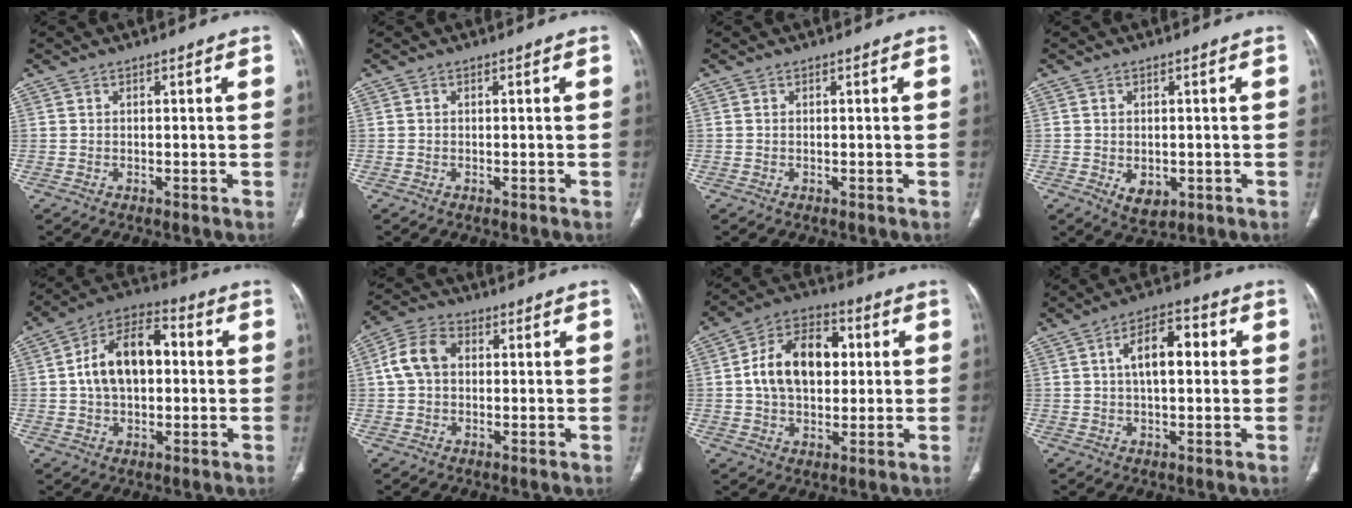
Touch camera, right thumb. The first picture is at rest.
{"total": 0.0}
{"total": 0.0}
{"total": 4.2, "force": [-1.0, 2.8, 3.0], "torque": [-0.039, -0.004, -0.003]}
{"total": 14.3, "force": [1.1, 8.8, 11.2], "torque": [-0.176, 0.032, 0.010]}
{"total": 7.6, "force": [0.9, 5.6, 5.1], "torque": [-0.097, 0.023, 0.012]}
{"total": 15.0, "force": [1.8, 10.0, 11.1], "torque": [-0.162, 0.019, 0.023]}
{"total": 9.0, "force": [1.6, 4.4, 7.7], "torque": [-0.114, 0.021, 0.019]}